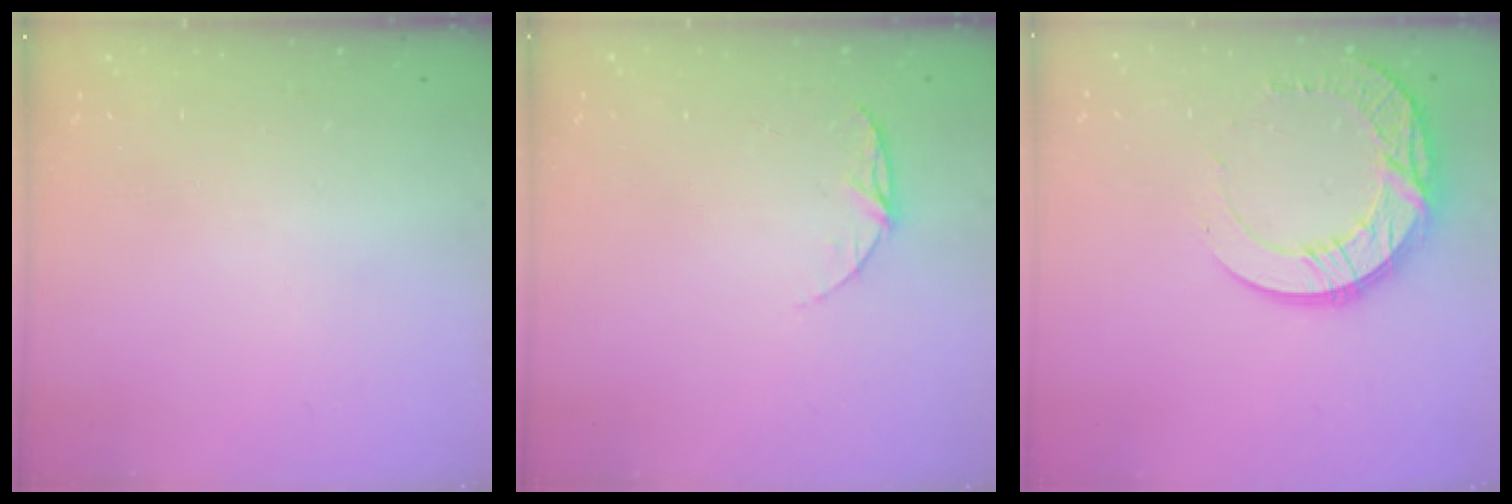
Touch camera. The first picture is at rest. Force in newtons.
{"total": 5.6, "press": 5.6, "slide": 0.5}
{"total": 14.4, "press": 14.4, "slide": 1.4}